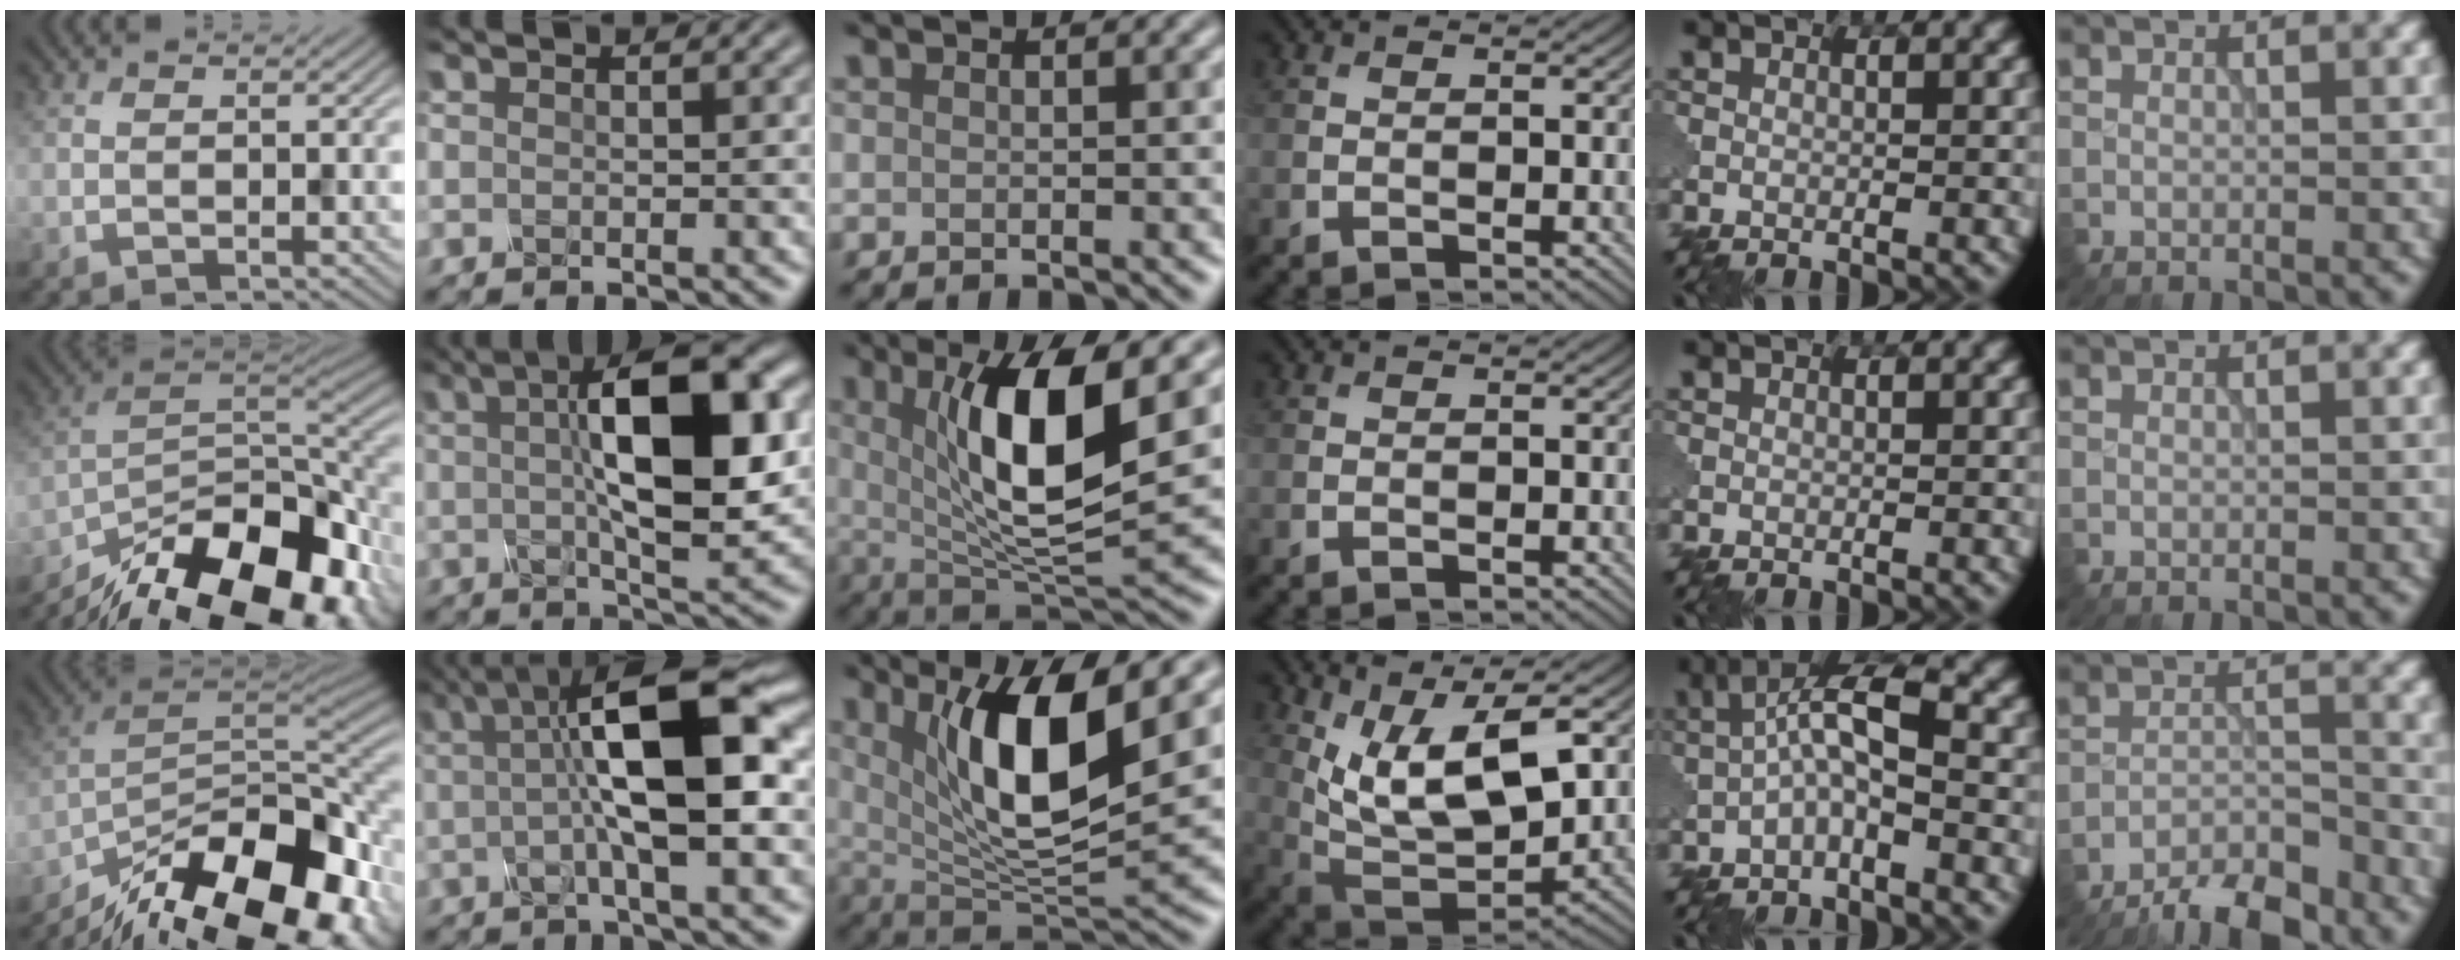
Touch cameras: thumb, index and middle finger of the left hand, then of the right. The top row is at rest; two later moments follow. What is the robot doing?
{"motion": "disassemble", "object": "glue stick"}